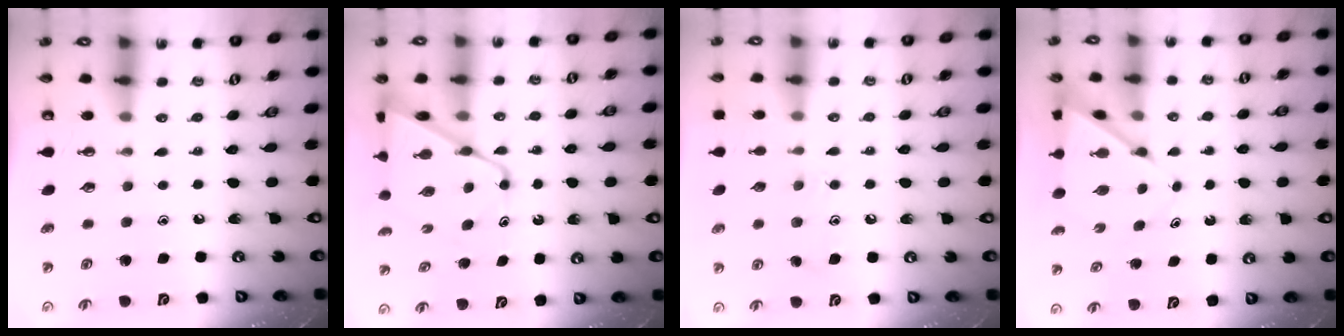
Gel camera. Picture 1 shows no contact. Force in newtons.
{"total": 12.7, "press": 12.7, "slide": 0.8}
{"total": 8.5, "press": 8.5, "slide": 0.5}
{"total": 6.1, "press": 6.0, "slide": 0.6}